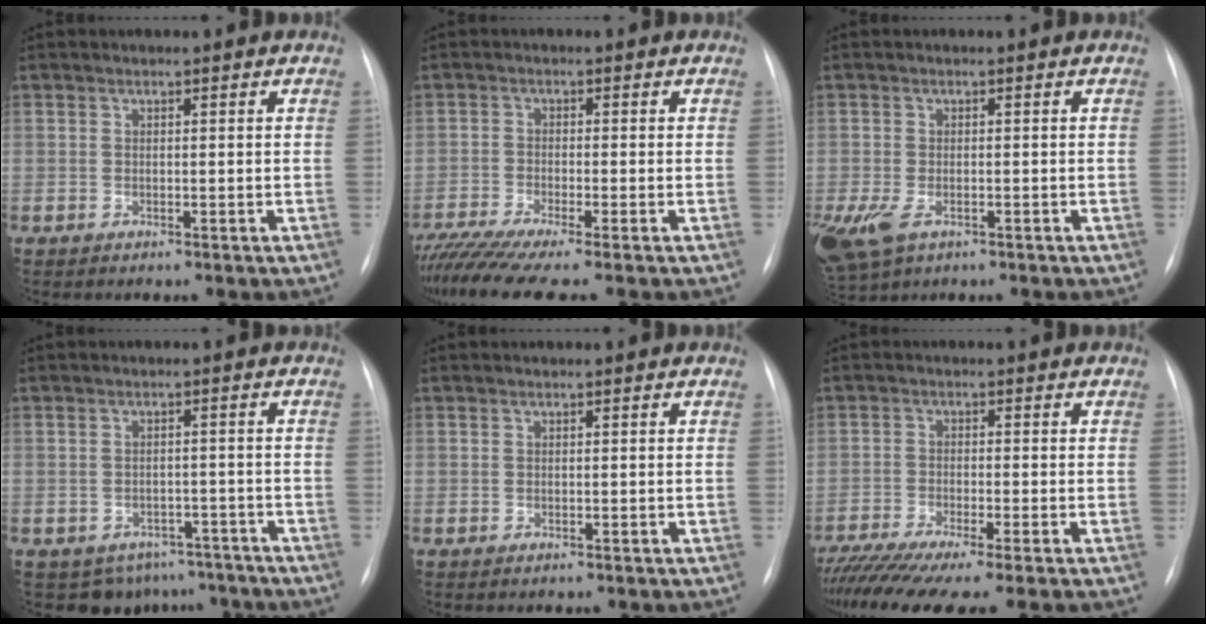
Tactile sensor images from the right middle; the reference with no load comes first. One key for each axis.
{"total": 9.1, "fx": -7.5, "fy": -0.8, "fz": 5.0, "tx": -0.089, "ty": -0.022, "tz": -0.128}
{"total": 8.8, "fx": -4.2, "fy": 5.2, "fz": 5.7, "tx": -0.148, "ty": -0.016, "tz": -0.067}
{"total": 7.9, "fx": -6.2, "fy": 4.9, "fz": 0.4, "tx": 0.011, "ty": 0.020, "tz": -0.070}
{"total": 0.0}
{"total": 11.6, "fx": -9.5, "fy": -0.5, "fz": 6.6, "tx": -0.103, "ty": -0.029, "tz": -0.154}